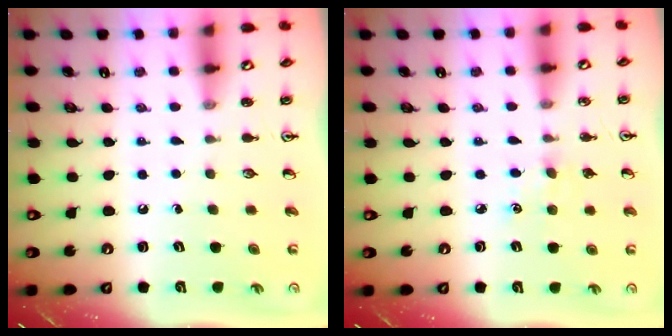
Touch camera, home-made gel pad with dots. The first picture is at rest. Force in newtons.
{"total": 4.7, "press": 4.7, "slide": 0.6}